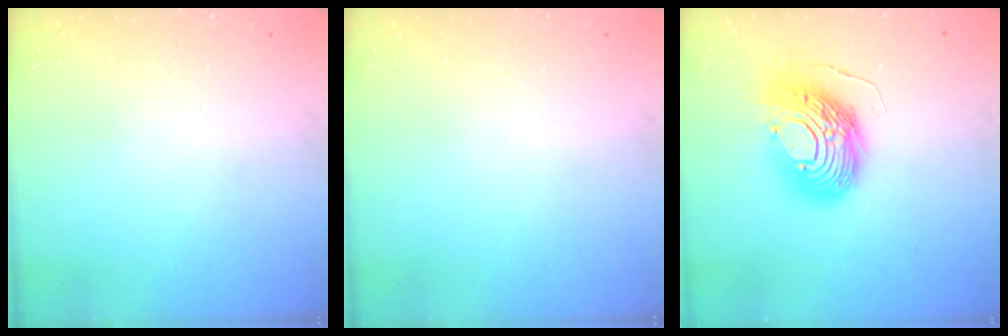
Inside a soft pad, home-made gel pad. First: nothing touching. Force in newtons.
{"total": 0.0}
{"total": 16.1, "press": 16.1, "slide": 1.4}